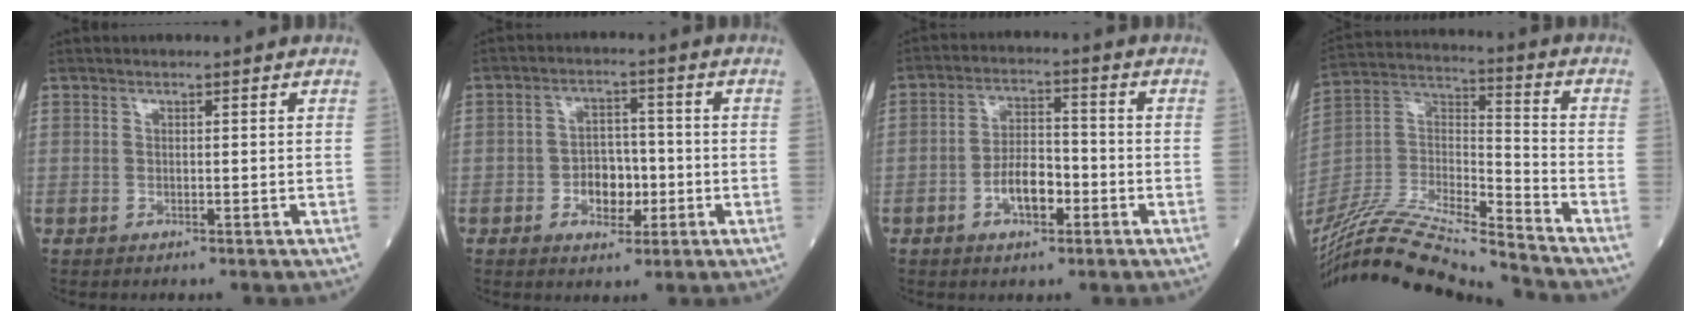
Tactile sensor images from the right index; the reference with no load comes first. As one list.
[{"total": 5.4, "force": [-1.4, 3.6, 3.9], "torque": [-0.059, 0.011, -0.018]}, {"total": 6.2, "force": [-2.3, 2.8, 5.0], "torque": [-0.095, 0.013, -0.039]}, {"total": 22.1, "force": [-20.4, -0.2, 8.4], "torque": [-0.191, -0.001, -0.367]}]